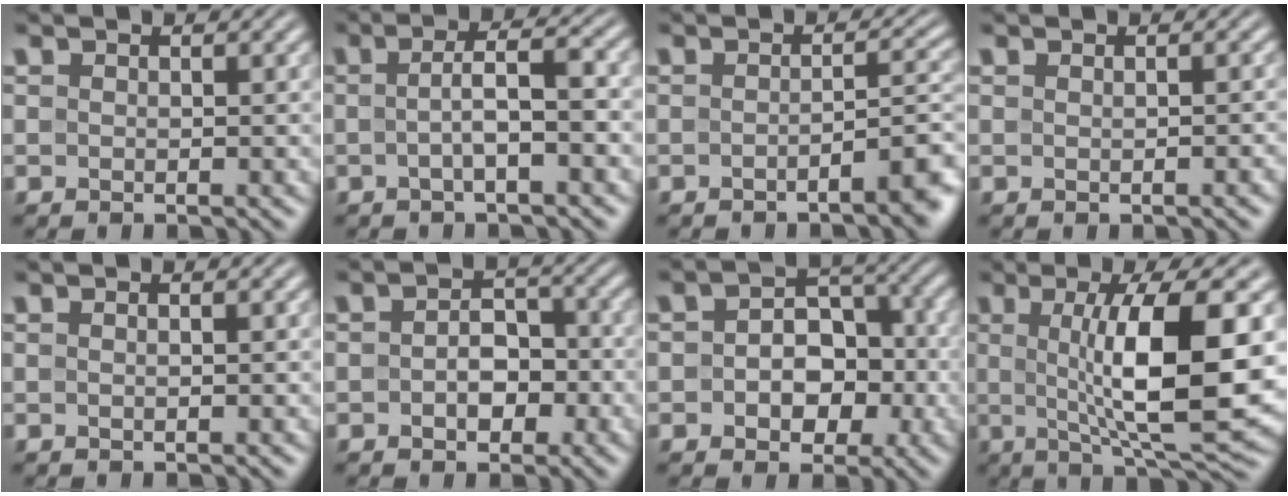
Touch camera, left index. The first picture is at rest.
{"total": 4.3, "force": [-0.3, 0.9, 4.2], "torque": [-0.071, 0.010, -0.010]}
{"total": 4.9, "force": [-2.3, 1.3, 4.1], "torque": [-0.041, 0.011, -0.036]}
{"total": 1.5, "force": [0.2, 0.6, 1.3], "torque": [-0.007, 0.003, -0.001]}
{"total": 0.9, "force": [0.3, 0.3, 0.8], "torque": [-0.007, -0.008, -0.001]}
{"total": 3.6, "force": [-0.7, 2.4, 2.6], "torque": [-0.036, 0.001, -0.015]}
{"total": 5.8, "force": [-0.7, 4.1, 4.0], "torque": [-0.043, 0.002, -0.014]}
{"total": 10.8, "force": [0.8, 2.6, 10.5], "torque": [-0.154, -0.006, 0.020]}